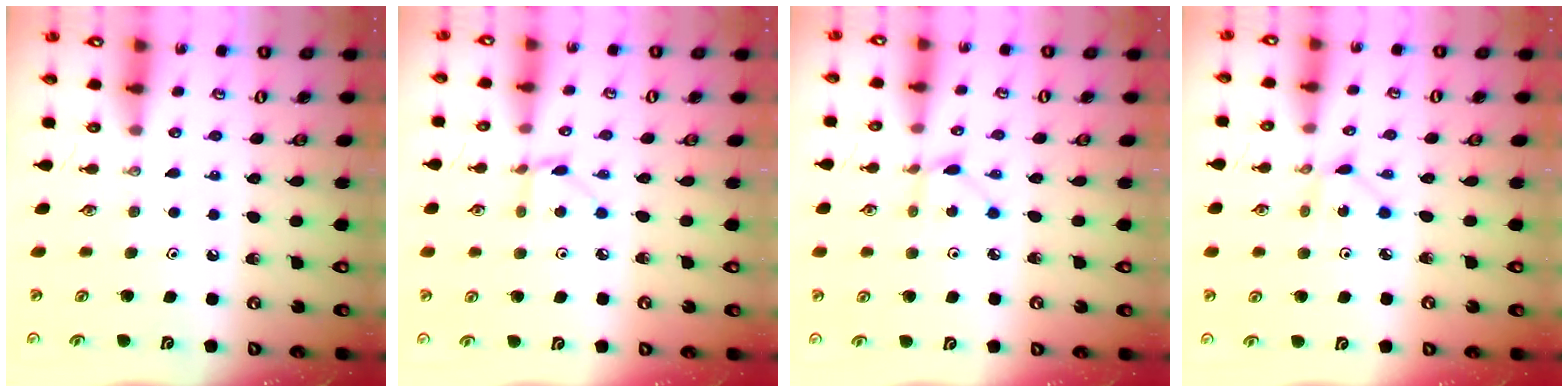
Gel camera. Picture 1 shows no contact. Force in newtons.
{"total": 2.8, "press": 2.7, "slide": 0.3}
{"total": 2.1, "press": 2.1, "slide": 0.3}
{"total": 1.3, "press": 1.3, "slide": 0.0}